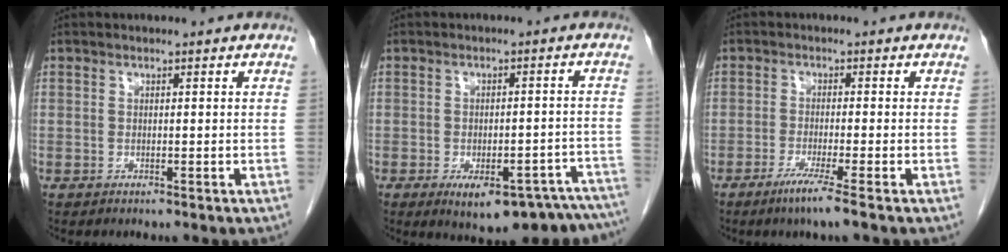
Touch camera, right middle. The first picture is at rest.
{"total": 16.1, "force": [-12.9, 5.4, 8.1], "torque": [-0.048, 0.025, -0.148]}
{"total": 4.5, "force": [-2.9, -0.8, 3.4], "torque": [-0.066, -0.015, -0.057]}